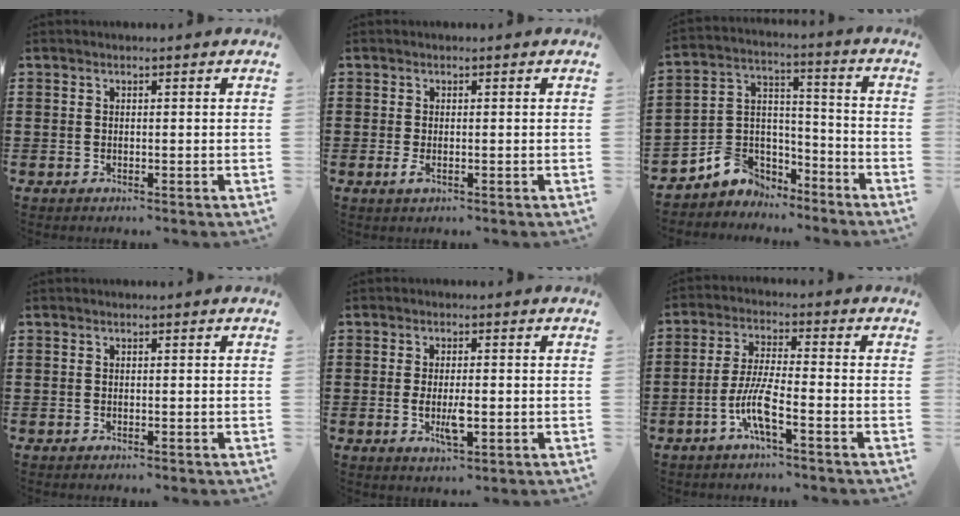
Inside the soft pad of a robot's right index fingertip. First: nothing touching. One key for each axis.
{"total": 1.4, "fx": -0.3, "fy": 0.4, "fz": 1.3, "tx": -0.039, "ty": -0.010, "tz": -0.010}
{"total": 5.6, "fx": -3.9, "fy": 4.0, "fz": 0.1, "tx": -0.025, "ty": 0.008, "tz": -0.080}
{"total": 0.0}
{"total": 4.5, "fx": -0.9, "fy": 1.4, "fz": 4.1, "tx": -0.085, "ty": -0.004, "tz": -0.019}
{"total": 7.0, "fx": -3.3, "fy": 1.0, "fz": 6.1, "tx": -0.142, "ty": -0.014, "tz": -0.069}